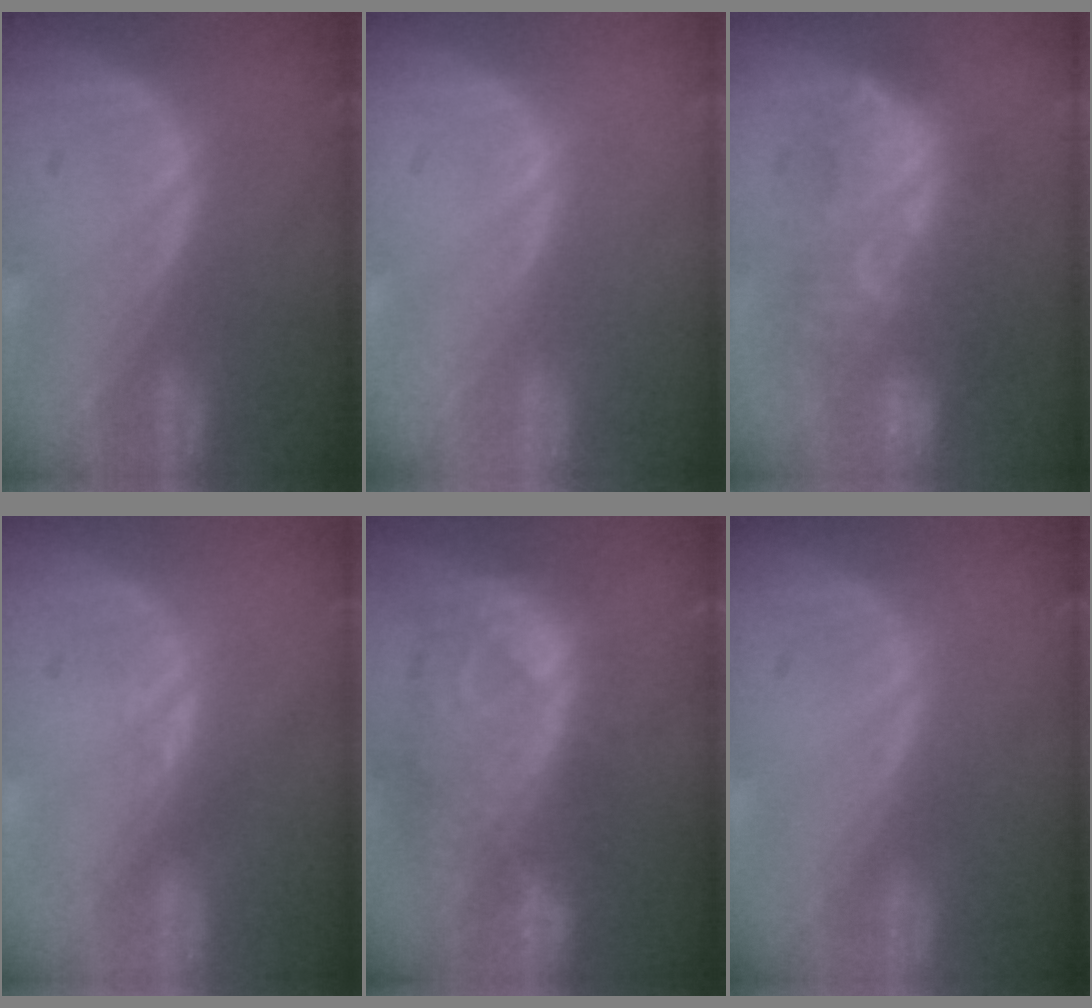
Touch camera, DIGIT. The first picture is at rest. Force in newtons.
{"total": 0.0}
{"total": 9.5, "press": 9.2, "slide": 2.1}
{"total": 0.9, "press": 0.8, "slide": 0.3}
{"total": 10.8, "press": 9.6, "slide": 4.9}
{"total": 0.0}